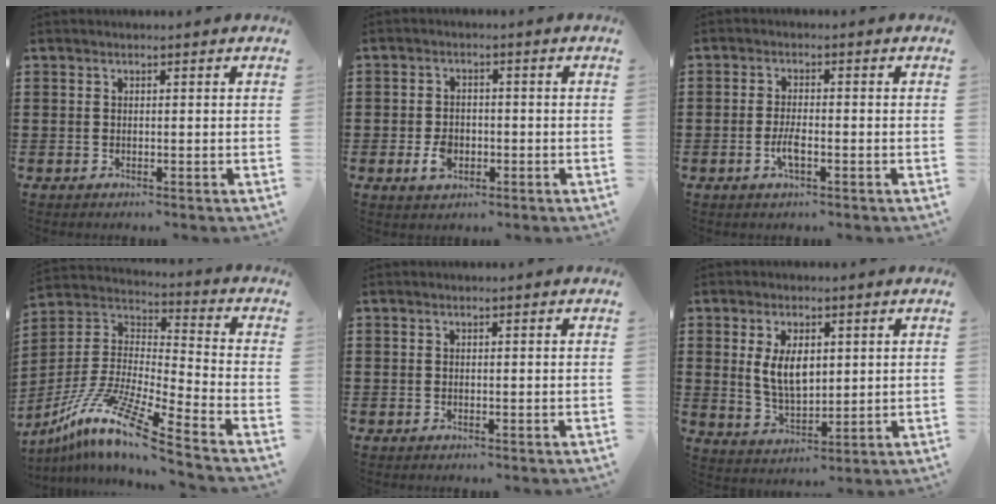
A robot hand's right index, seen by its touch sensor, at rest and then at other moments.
{"total": 3.5, "force": [-1.1, 2.3, 2.4], "torque": [-0.054, -0.001, -0.021]}
{"total": 3.1, "force": [-1.2, 0.8, 2.8], "torque": [-0.063, -0.004, -0.026]}
{"total": 12.8, "force": [-10.1, 0.2, 7.8], "torque": [-0.167, -0.002, -0.201]}
{"total": 0.0}
{"total": 6.7, "force": [1.5, 3.7, 5.4], "torque": [-0.100, 0.003, 0.023]}